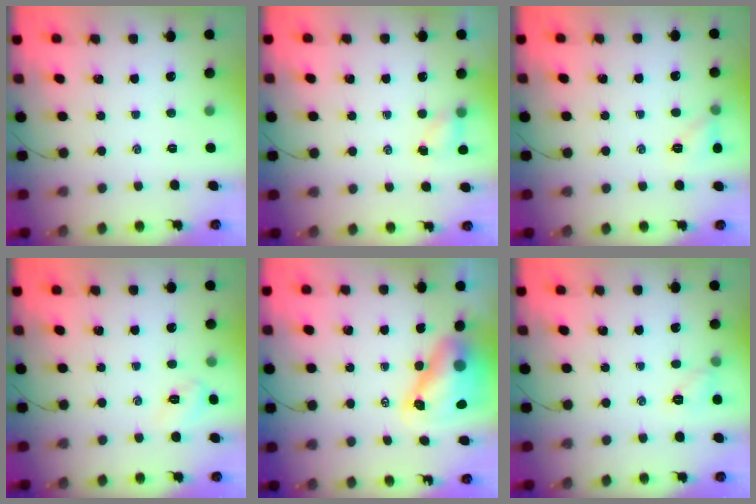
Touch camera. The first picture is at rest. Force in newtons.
{"total": 3.6, "press": 3.5, "slide": 1.1}
{"total": 7.7, "press": 7.5, "slide": 1.6}
{"total": 6.9, "press": 6.7, "slide": 1.6}
{"total": 9.3, "press": 8.9, "slide": 2.7}
{"total": 6.4, "press": 6.1, "slide": 1.8}